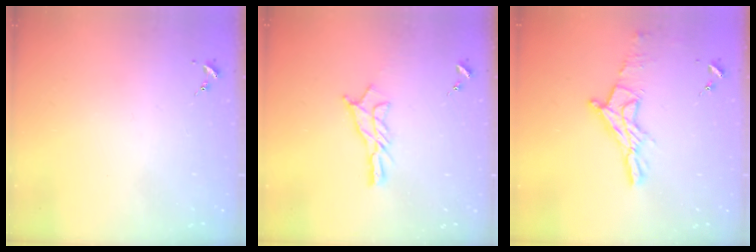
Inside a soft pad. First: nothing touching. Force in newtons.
{"total": 10.4, "press": 10.3, "slide": 0.6}
{"total": 14.5, "press": 14.4, "slide": 1.0}